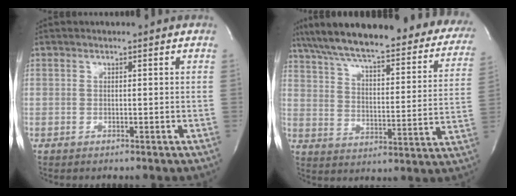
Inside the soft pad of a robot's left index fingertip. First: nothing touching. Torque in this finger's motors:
{"motor_torque": [1.06, -1.08, 0.71, 0.21]}